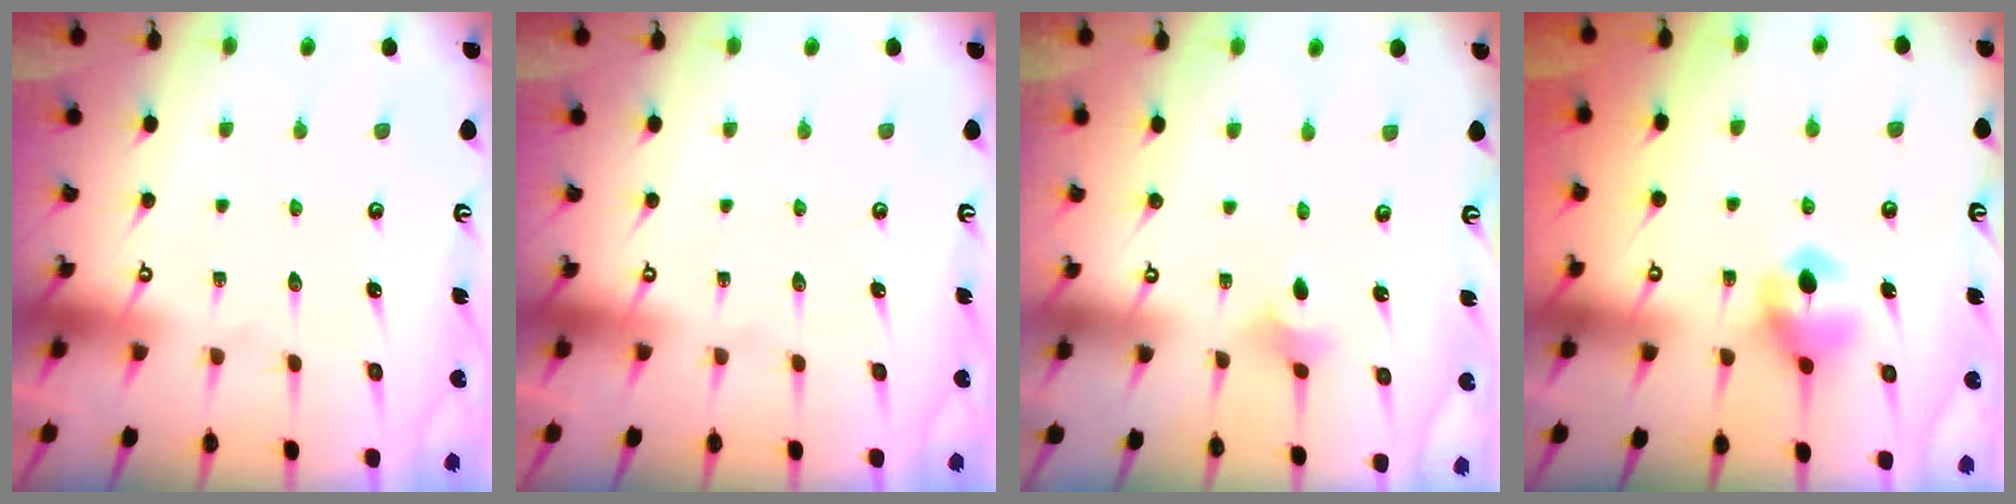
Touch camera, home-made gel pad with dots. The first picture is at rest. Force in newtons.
{"total": 0.0}
{"total": 2.6, "press": 2.5, "slide": 0.5}
{"total": 7.1, "press": 7.1, "slide": 0.6}